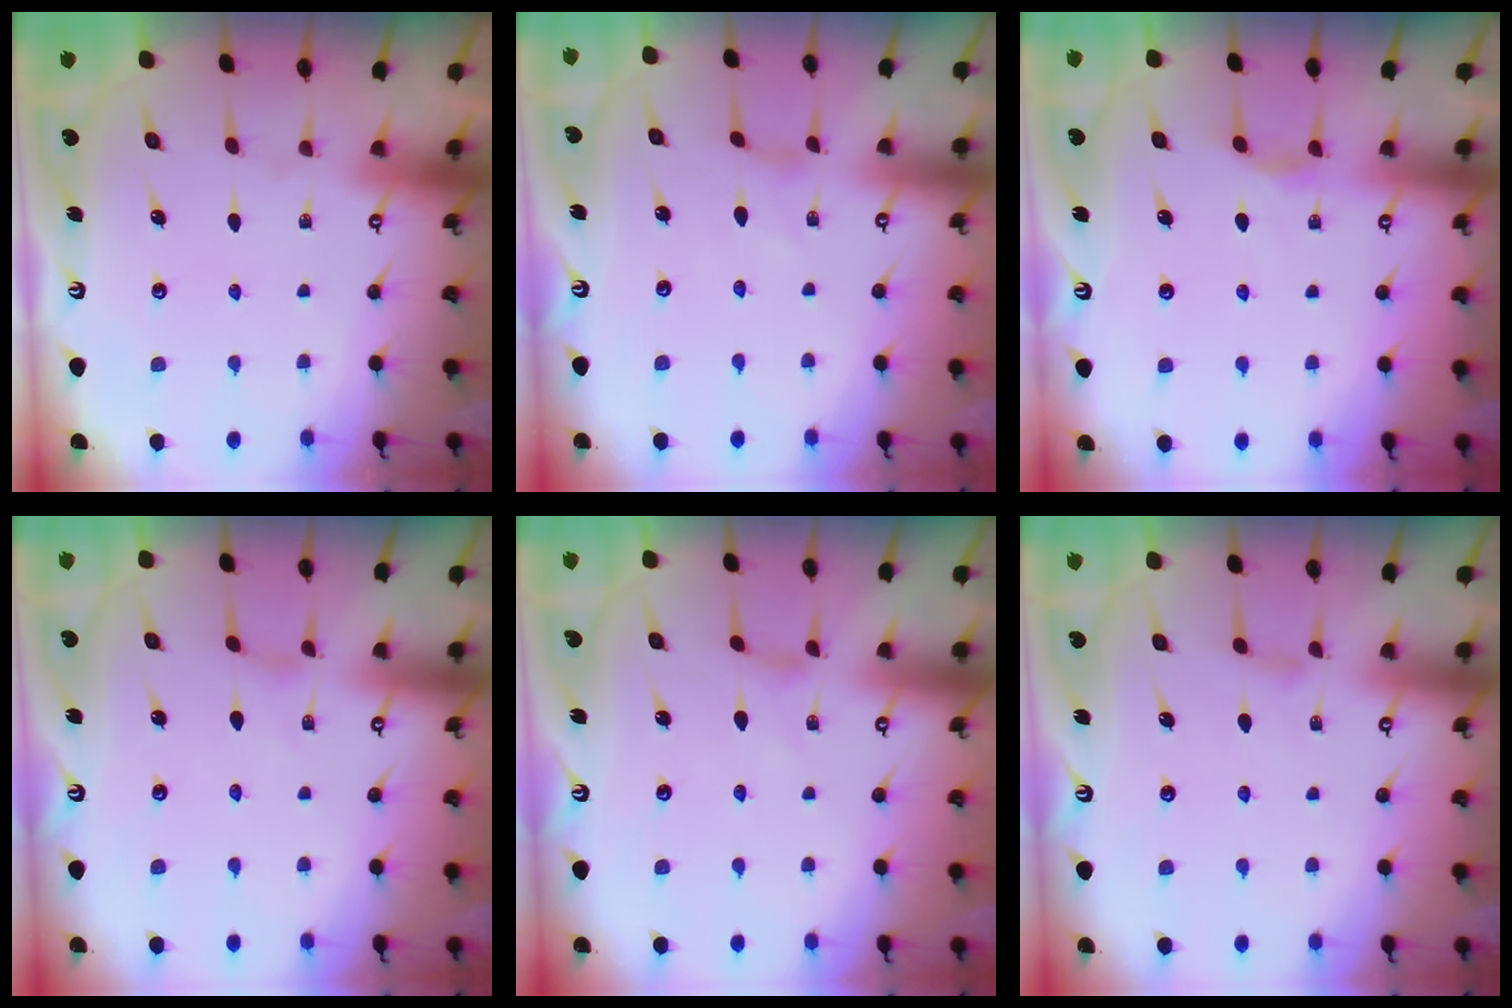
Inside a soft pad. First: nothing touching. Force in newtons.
{"total": 0.0}
{"total": 2.4, "press": 2.4, "slide": 0.4}
{"total": 0.0}
{"total": 0.0}
{"total": 1.4, "press": 1.4, "slide": 0.4}